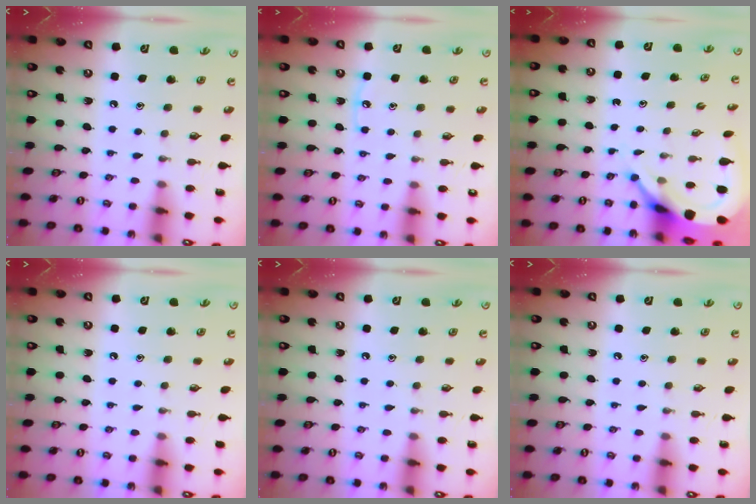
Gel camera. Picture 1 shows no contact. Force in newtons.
{"total": 3.7, "press": 3.7, "slide": 0.5}
{"total": 6.5, "press": 6.5, "slide": 0.7}
{"total": 0.0}
{"total": 0.0}
{"total": 0.0}